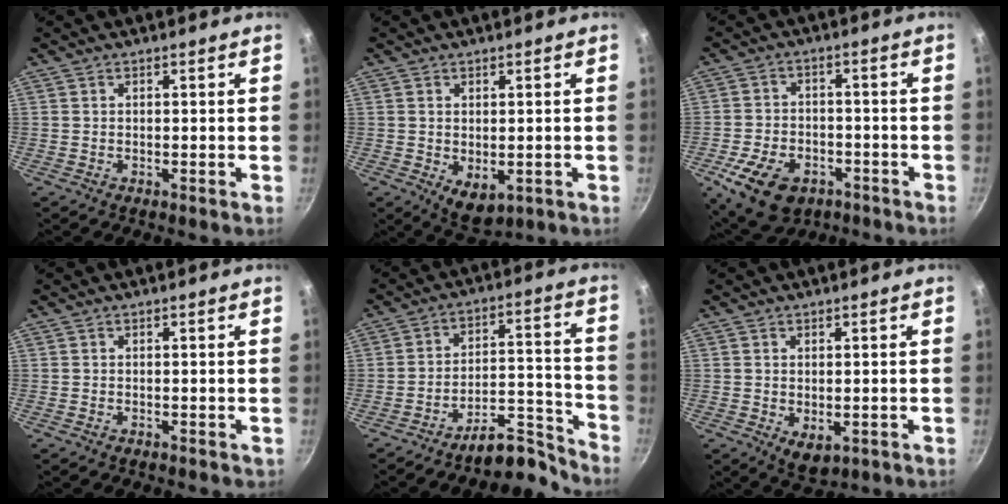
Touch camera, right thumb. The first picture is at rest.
{"total": 5.4, "force": [-0.7, 3.4, 4.2], "torque": [-0.057, -0.015, 0.000]}
{"total": 13.1, "force": [-6.1, 8.5, 7.8], "torque": [-0.125, 0.022, -0.093]}
{"total": 0.5, "force": [-0.3, 0.3, 0.3], "torque": [-0.004, 0.002, -0.003]}
{"total": 11.1, "force": [-9.6, 3.7, 4.3], "torque": [-0.018, 0.117, -0.148]}
{"total": 4.3, "force": [-0.7, 2.6, 3.3], "torque": [-0.050, -0.016, -0.005]}